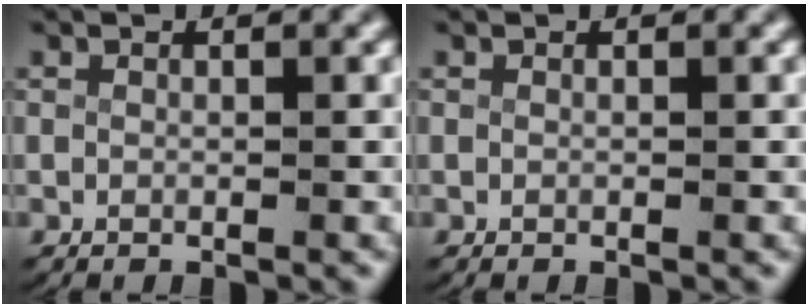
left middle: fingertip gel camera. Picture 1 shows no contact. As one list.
[{"total": 0.0}]